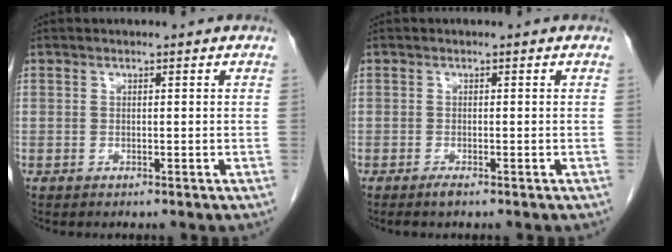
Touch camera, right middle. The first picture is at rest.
{"total": 0.9, "force": [-0.7, -0.1, 0.6], "torque": [-0.015, -0.002, -0.013]}